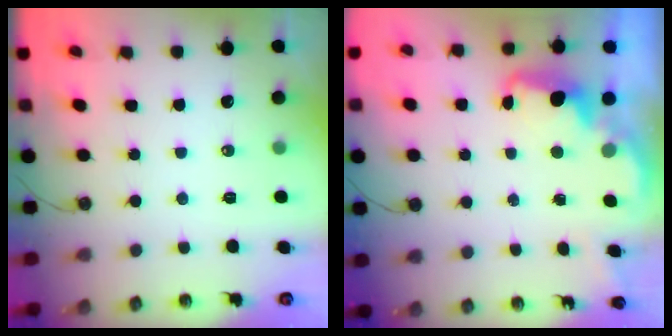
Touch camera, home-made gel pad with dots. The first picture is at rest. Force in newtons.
{"total": 2.4, "press": 2.4, "slide": 0.5}